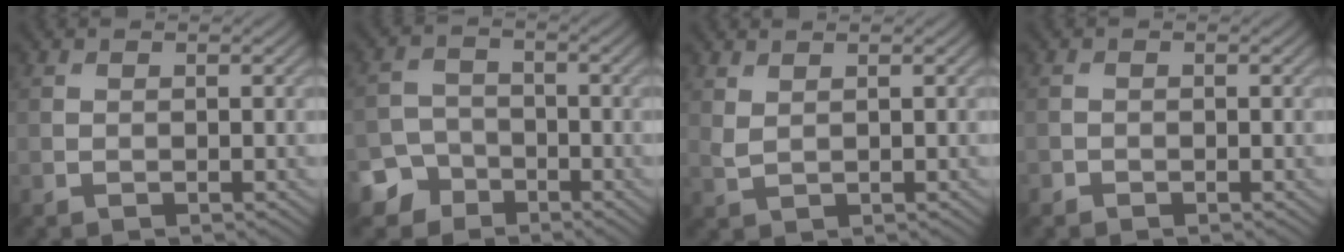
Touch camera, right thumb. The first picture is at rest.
{"total": 5.1, "force": [-3.4, 3.6, 1.0], "torque": [-0.012, -0.003, -0.073]}
{"total": 1.4, "force": [1.1, 0.4, 0.8], "torque": [-0.028, -0.001, 0.027]}
{"total": 0.5, "force": [-0.4, 0.3, 0.0], "torque": [0.003, -0.003, -0.008]}